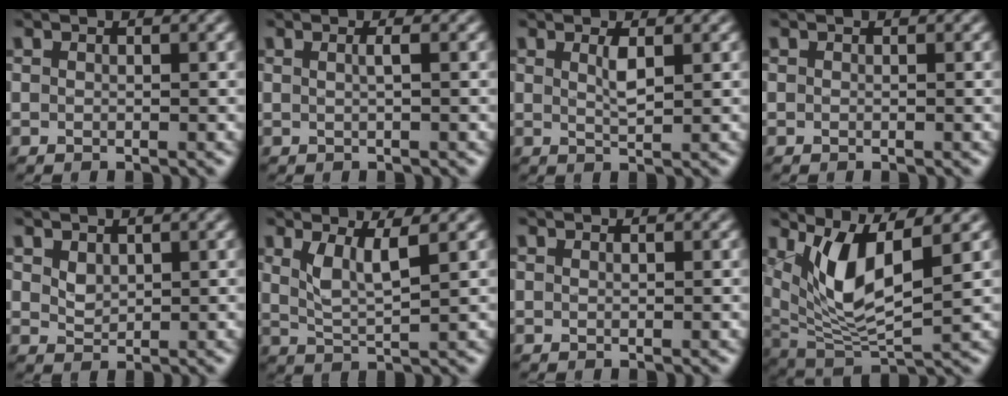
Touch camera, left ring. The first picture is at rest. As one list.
[{"total": 1.2, "force": [0.2, 0.4, 1.1], "torque": [-0.015, 0.004, -0.001]}, {"total": 1.5, "force": [0.7, 0.3, 1.3], "torque": [-0.027, -0.003, 0.012]}, {"total": 0.0}, {"total": 1.4, "force": [0.8, 0.9, 0.7], "torque": [-0.015, -0.002, 0.021]}, {"total": 3.3, "force": [1.6, 0.8, 2.8], "torque": [-0.056, -0.007, 0.035]}, {"total": 0.0}, {"total": 7.4, "force": [2.7, 2.5, 6.4], "torque": [-0.133, -0.016, 0.056]}]